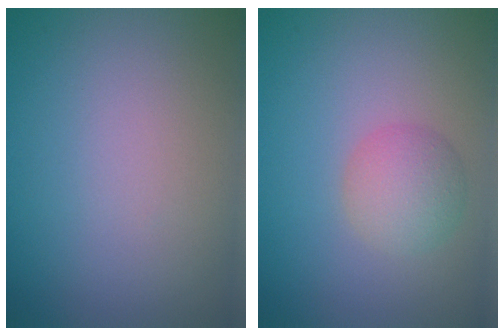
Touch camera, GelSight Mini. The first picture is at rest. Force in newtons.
{"total": 2.9, "press": 2.9, "slide": 0.1}